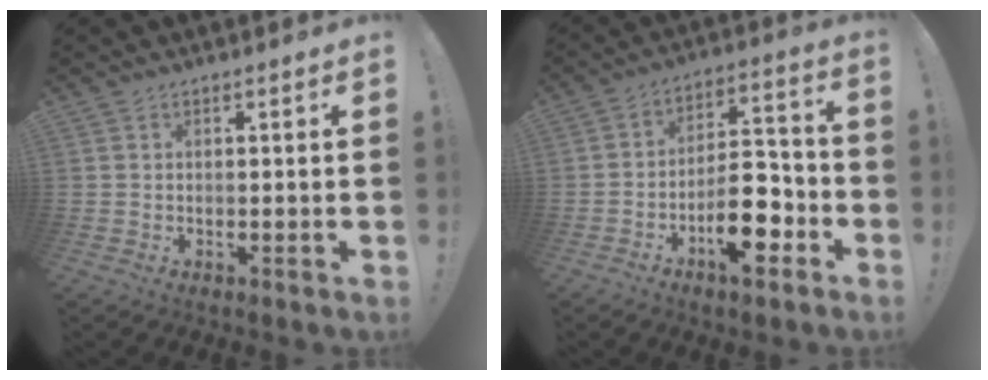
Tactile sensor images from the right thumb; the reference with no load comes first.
{"total": 14.9, "force": [-6.9, 6.8, 11.4], "torque": [-0.169, 0.050, -0.106]}